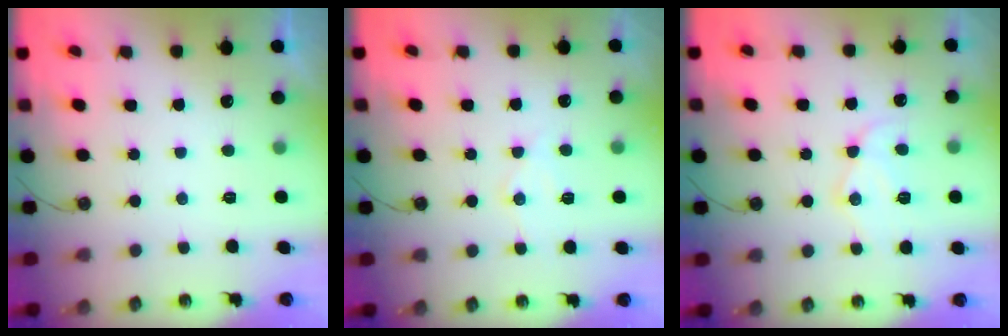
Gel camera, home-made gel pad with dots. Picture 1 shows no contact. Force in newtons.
{"total": 8.6, "press": 8.6, "slide": 0.8}
{"total": 13.1, "press": 13.1, "slide": 1.1}